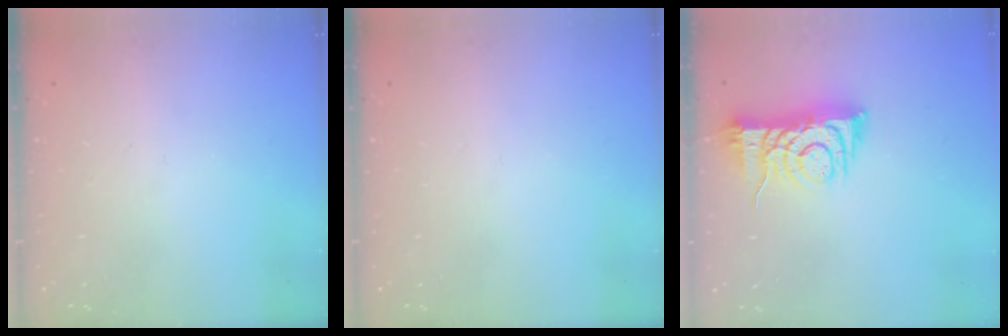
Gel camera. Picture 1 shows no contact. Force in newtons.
{"total": 0.0}
{"total": 8.0, "press": 7.9, "slide": 1.3}